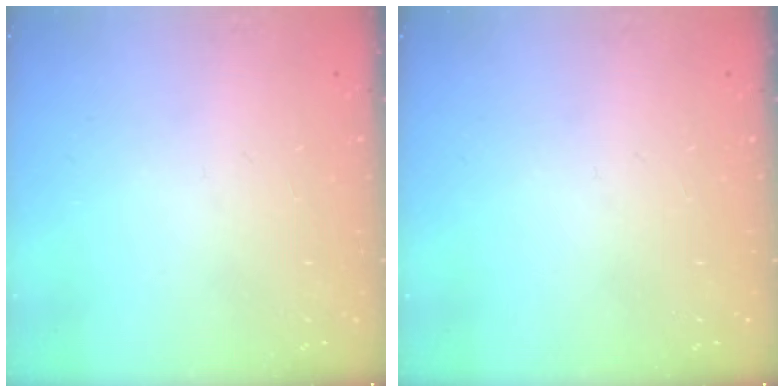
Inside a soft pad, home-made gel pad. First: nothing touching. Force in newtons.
{"total": 0.0}